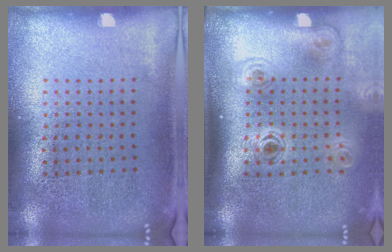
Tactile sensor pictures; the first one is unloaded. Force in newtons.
{"total": 1.9, "press": 1.3, "slide": 1.4}